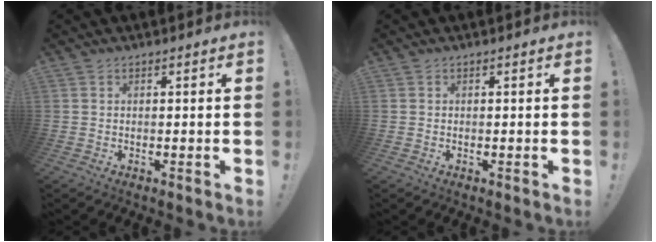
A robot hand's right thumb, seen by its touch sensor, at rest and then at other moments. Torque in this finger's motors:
{"motor_torque": [-0.09, -0.01, -0.07, 0.02, -0.13]}